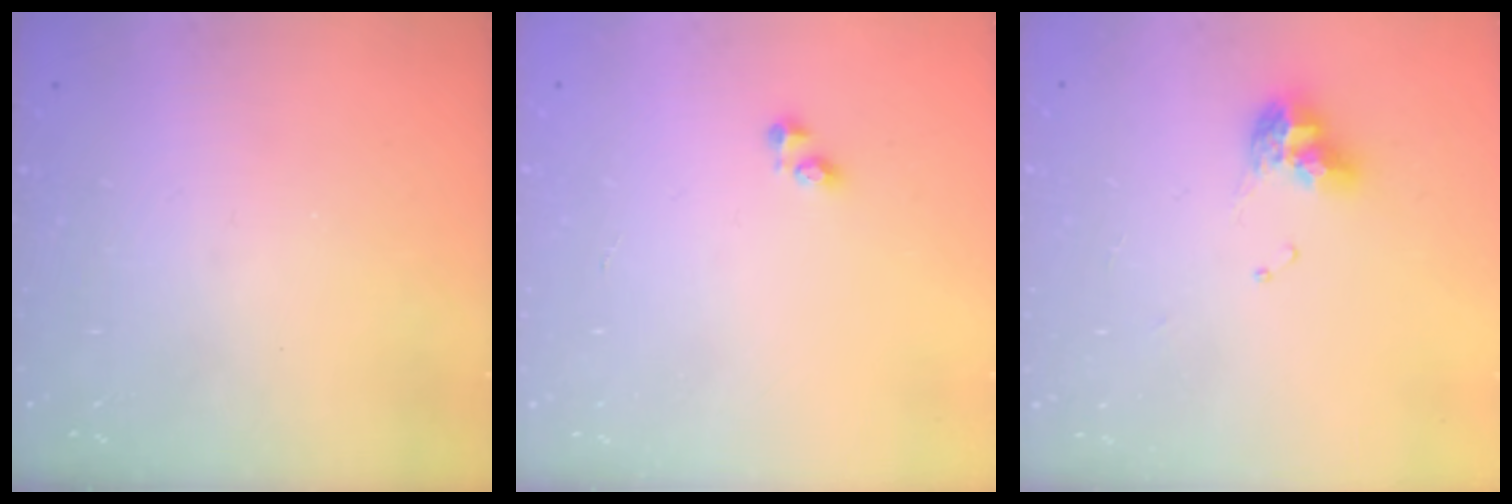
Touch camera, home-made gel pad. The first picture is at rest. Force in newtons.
{"total": 2.2, "press": 2.2, "slide": 0.3}
{"total": 8.8, "press": 8.7, "slide": 1.1}